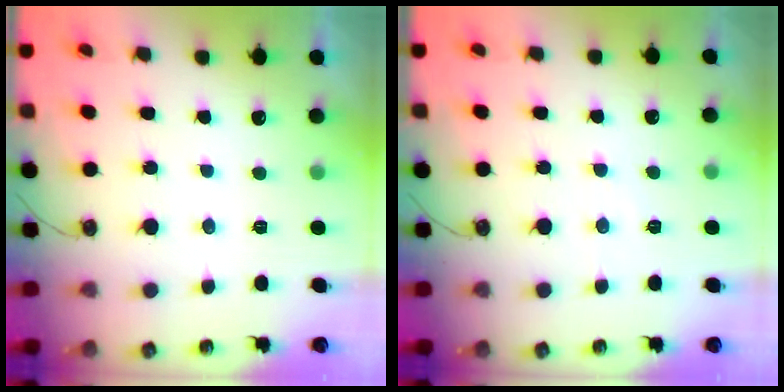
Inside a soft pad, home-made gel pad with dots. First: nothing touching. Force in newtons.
{"total": 2.7, "press": 2.6, "slide": 0.6}